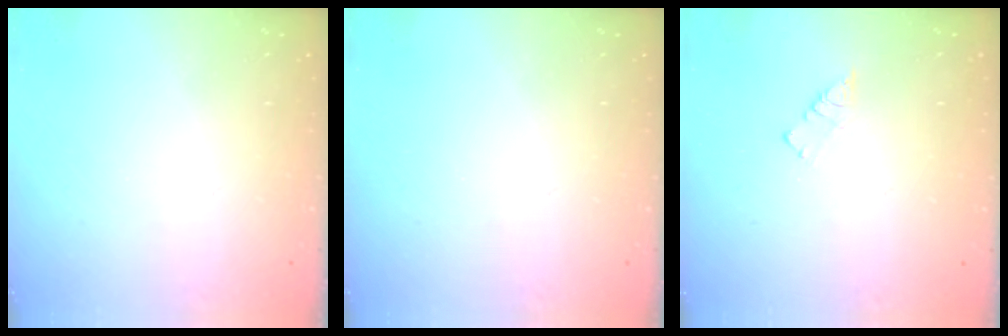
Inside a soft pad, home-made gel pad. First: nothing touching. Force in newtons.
{"total": 0.0}
{"total": 2.6, "press": 2.6, "slide": 0.3}